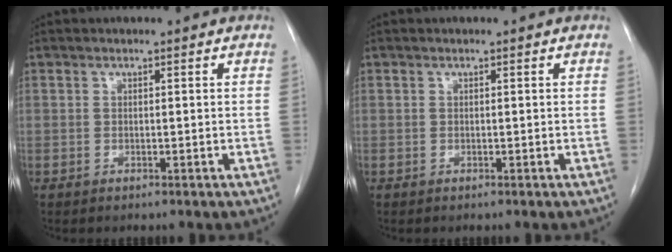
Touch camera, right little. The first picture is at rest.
{"total": 0.0}